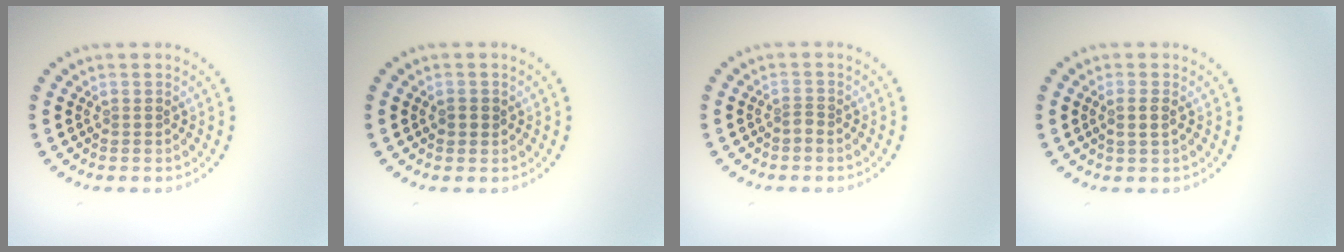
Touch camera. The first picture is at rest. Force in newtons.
{"total": 1.1, "press": 1.1, "slide": 0.2}
{"total": 0.9, "press": 0.5, "slide": 0.7}
{"total": 1.4, "press": 1.2, "slide": 0.6}